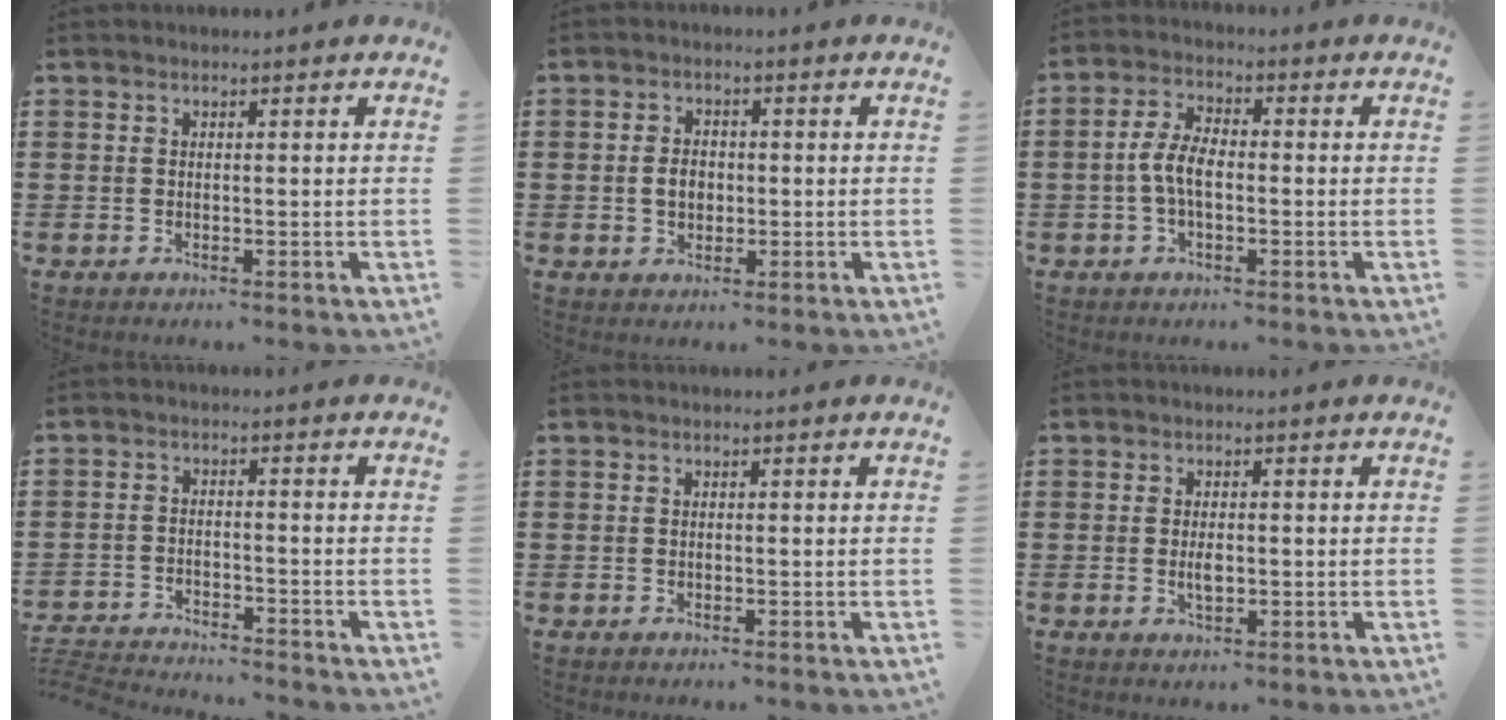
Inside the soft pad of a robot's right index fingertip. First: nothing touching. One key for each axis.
{"total": 2.9, "fx": -0.3, "fy": 2.2, "fz": 1.9, "tx": -0.032, "ty": 0.003, "tz": -0.009}
{"total": 5.2, "fx": -1.0, "fy": 2.4, "fz": 4.5, "tx": -0.108, "ty": -0.002, "tz": -0.025}
{"total": 3.9, "fx": -3.9, "fy": 0.0, "fz": 0.0, "tx": -0.013, "ty": -0.003, "tz": -0.086}
{"total": 0.0}
{"total": 2.5, "fx": -0.3, "fy": 1.0, "fz": 2.3, "tx": -0.042, "ty": 0.000, "tz": -0.004}